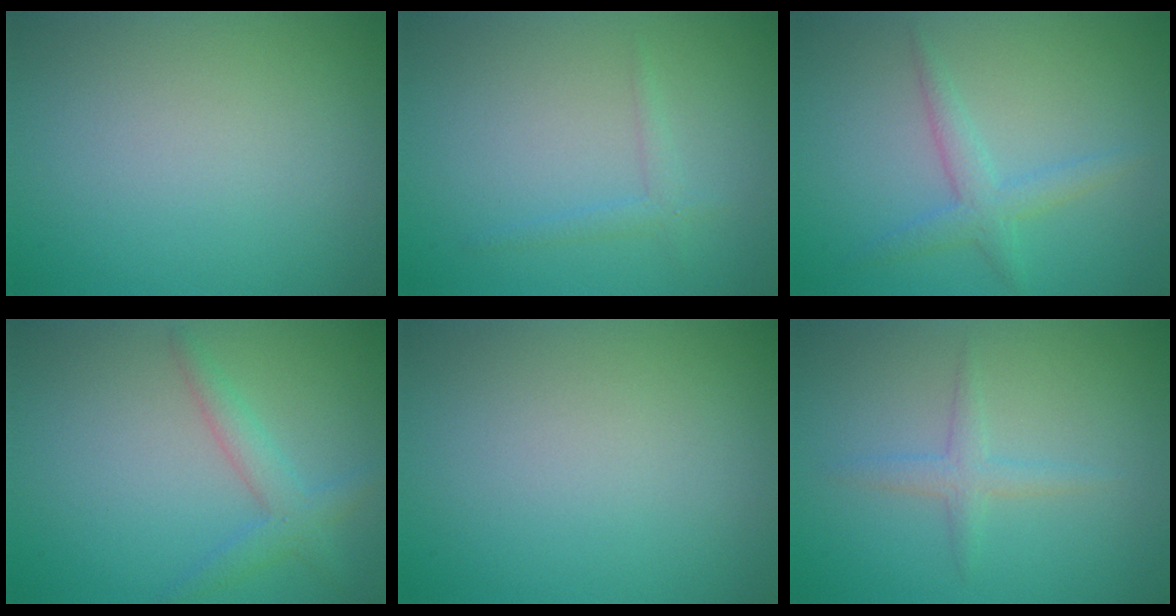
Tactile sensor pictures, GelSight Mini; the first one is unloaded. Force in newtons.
{"total": 1.2, "press": 1.2, "slide": 0.1}
{"total": 2.4, "press": 2.4, "slide": 0.1}
{"total": 2.6, "press": 2.6, "slide": 0.2}
{"total": 0.0}
{"total": 1.7, "press": 1.7, "slide": 0.1}